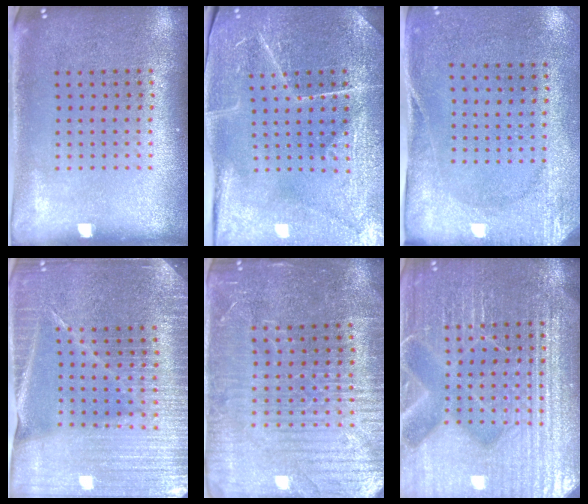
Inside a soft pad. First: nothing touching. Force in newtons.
{"total": 4.1, "press": 4.0, "slide": 1.0}
{"total": 2.7, "press": 2.1, "slide": 1.7}
{"total": 4.7, "press": 4.4, "slide": 1.8}
{"total": 4.3, "press": 4.1, "slide": 1.5}
{"total": 7.6, "press": 7.5, "slide": 1.0}